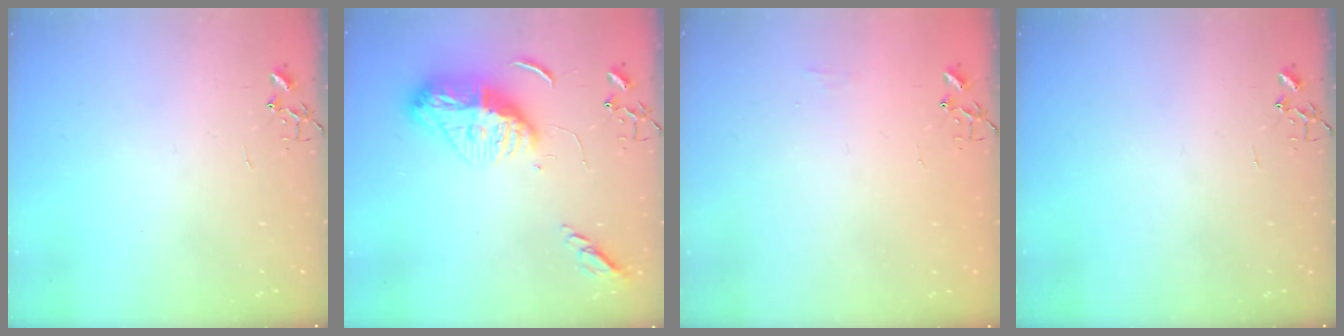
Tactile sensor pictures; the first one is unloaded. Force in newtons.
{"total": 15.6, "press": 15.5, "slide": 1.6}
{"total": 5.1, "press": 5.1, "slide": 0.7}
{"total": 0.0}